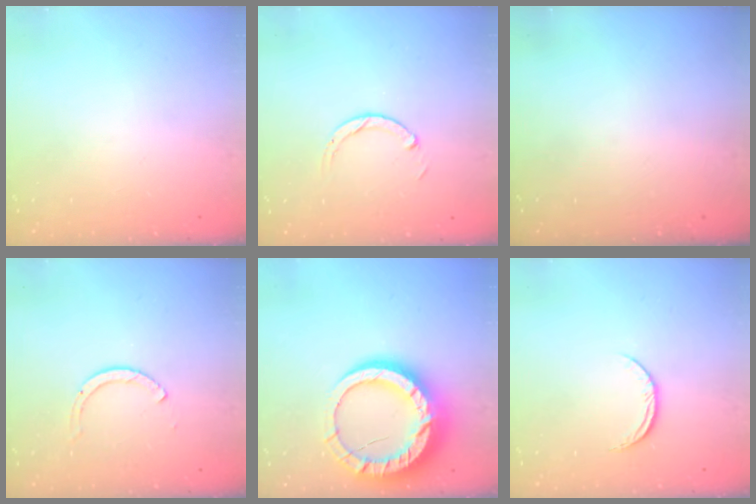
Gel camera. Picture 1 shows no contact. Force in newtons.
{"total": 2.9, "press": 2.9, "slide": 0.4}
{"total": 0.0}
{"total": 2.0, "press": 1.9, "slide": 0.3}
{"total": 17.9, "press": 17.9, "slide": 1.4}
{"total": 6.5, "press": 6.5, "slide": 0.7}